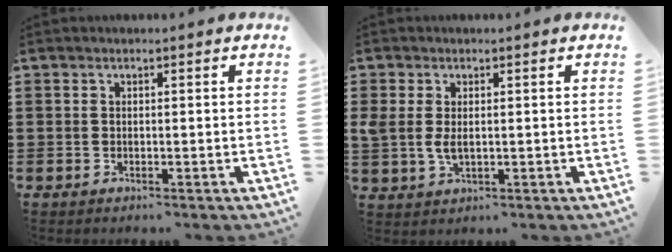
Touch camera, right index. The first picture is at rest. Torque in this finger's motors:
{"motor_torque": [1.66, 0.48, 0.27, 0.06]}